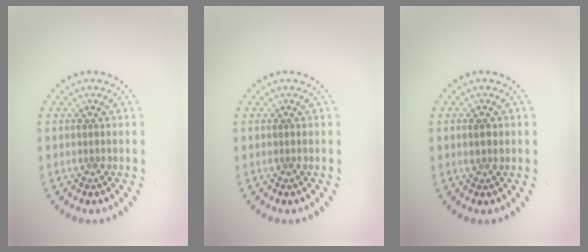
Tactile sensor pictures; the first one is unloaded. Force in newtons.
{"total": 0.0}
{"total": 1.2, "press": 1.2, "slide": 0.4}